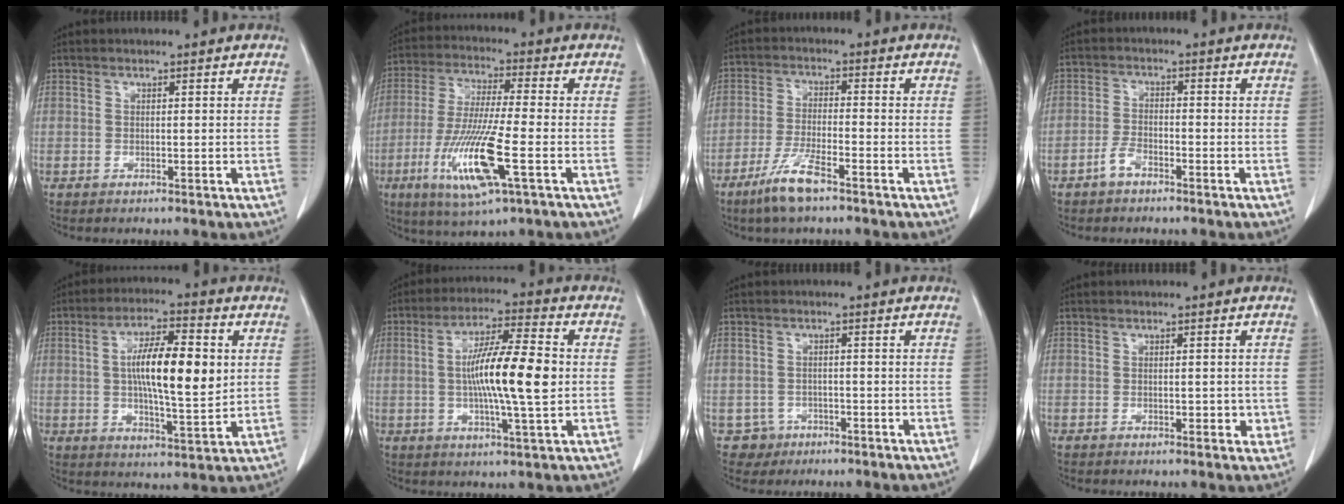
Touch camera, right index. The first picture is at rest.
{"total": 13.6, "force": [-4.7, 0.9, 12.8], "torque": [-0.266, -0.026, -0.084]}
{"total": 6.9, "force": [-4.7, 0.8, 5.0], "torque": [-0.108, -0.012, -0.089]}
{"total": 2.9, "force": [-2.1, 1.3, 1.5], "torque": [-0.030, 0.004, -0.039]}
{"total": 12.6, "force": [1.6, 2.9, 12.2], "torque": [-0.214, 0.005, 0.024]}
{"total": 13.0, "force": [0.0, 1.1, 12.9], "torque": [-0.229, 0.003, -0.004]}
{"total": 3.0, "force": [-1.5, 2.6, -0.4], "torque": [0.012, 0.014, -0.023]}
{"total": 2.2, "force": [-0.4, 1.2, 1.8], "torque": [-0.022, 0.001, 0.001]}